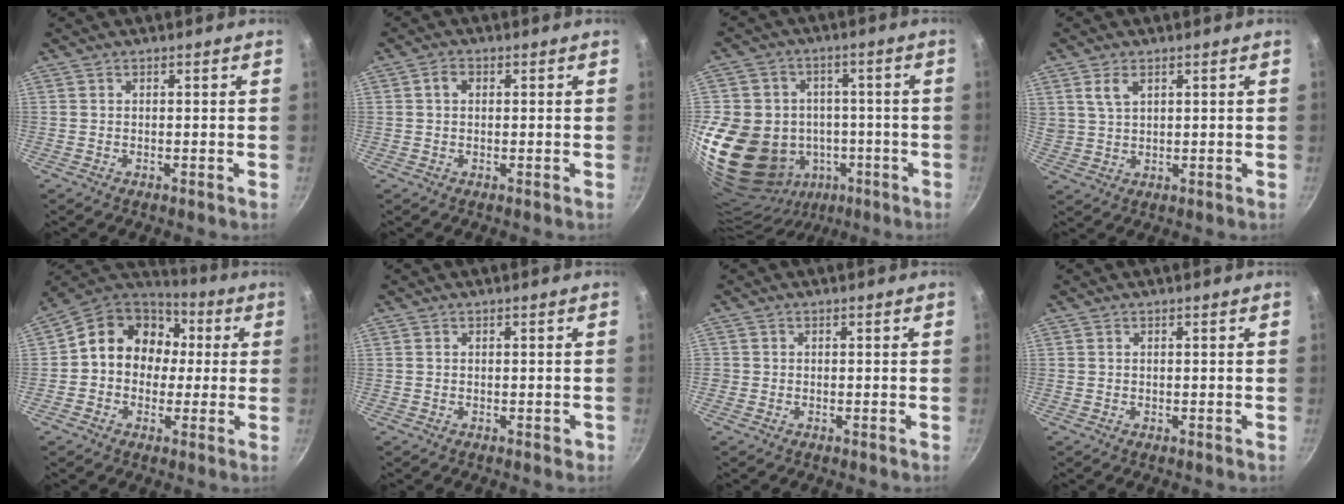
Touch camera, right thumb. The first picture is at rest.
{"total": 2.3, "force": [0.5, 1.7, 1.4], "torque": [-0.020, 0.005, 0.005]}
{"total": 23.6, "force": [-4.3, 20.2, 11.4], "torque": [-0.210, 0.030, -0.042]}
{"total": 4.3, "force": [2.1, 2.5, 2.7], "torque": [-0.043, -0.005, 0.047]}
{"total": 14.8, "force": [1.4, 12.6, 7.5], "torque": [-0.082, 0.036, 0.004]}
{"total": 1.1, "force": [-0.2, 0.8, 0.7], "torque": [-0.004, 0.003, -0.002]}
{"total": 1.0, "force": [-0.2, 0.9, 0.1], "torque": [0.001, 0.002, -0.005]}
{"total": 0.0}